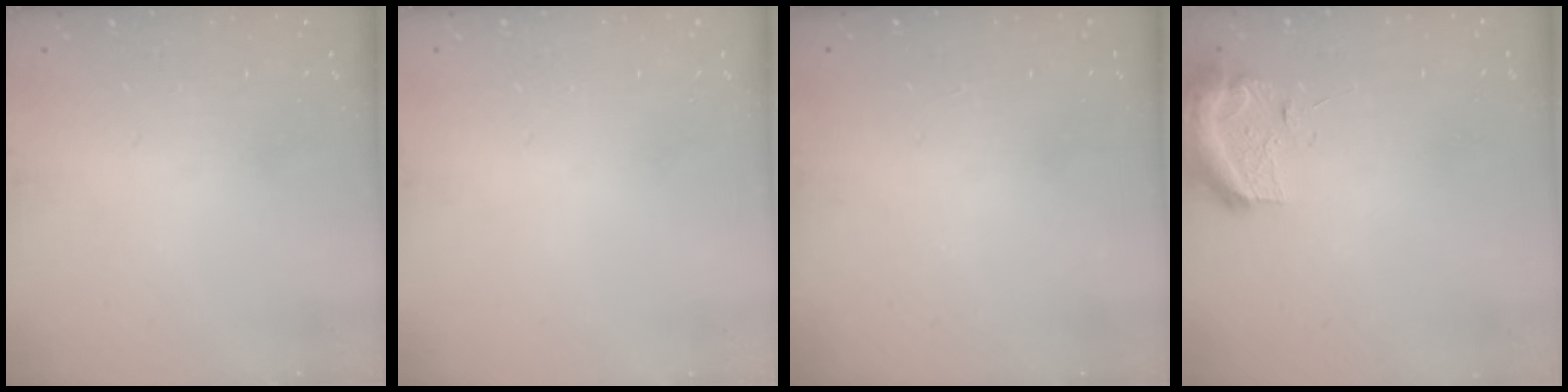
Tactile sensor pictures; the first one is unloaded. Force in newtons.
{"total": 16.0, "press": 1.9, "slide": 15.9}
{"total": 0.0}
{"total": 10.2, "press": 10.2, "slide": 0.3}